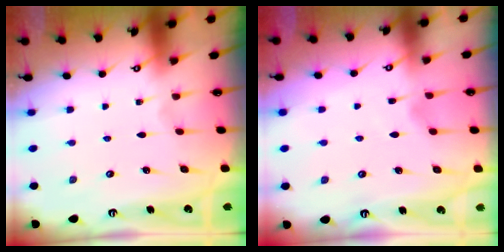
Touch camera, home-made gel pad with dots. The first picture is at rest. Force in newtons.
{"total": 2.1, "press": 2.1, "slide": 0.3}